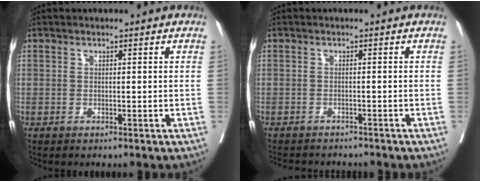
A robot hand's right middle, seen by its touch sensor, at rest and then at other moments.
{"total": 6.8, "force": [-6.3, 2.0, 1.6], "torque": [-0.018, -0.006, -0.084]}